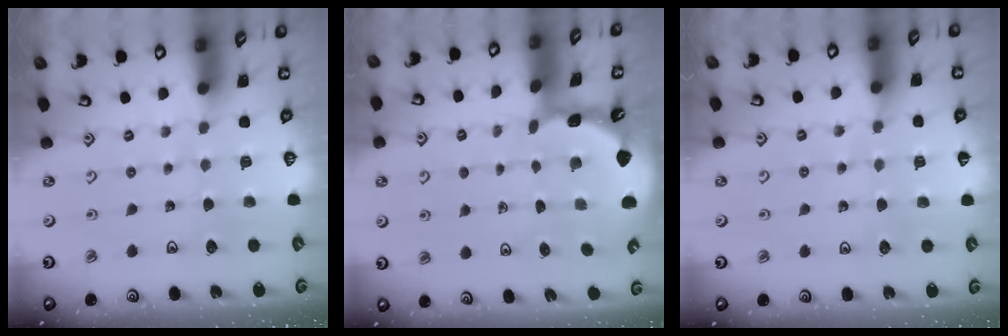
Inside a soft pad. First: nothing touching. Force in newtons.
{"total": 1.8, "press": 1.8, "slide": 0.2}
{"total": 4.7, "press": 4.6, "slide": 0.7}